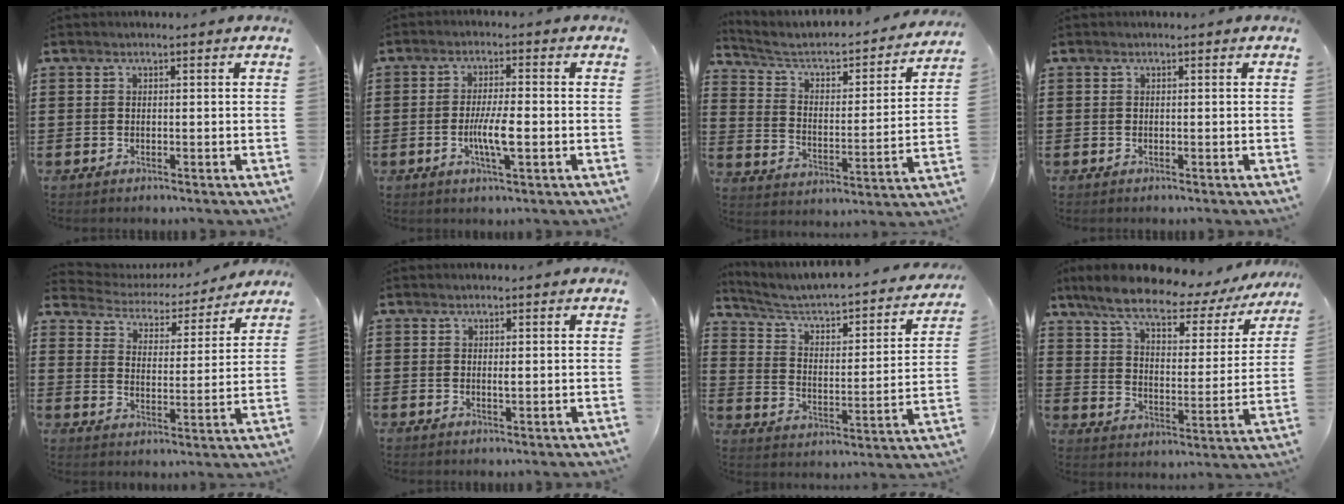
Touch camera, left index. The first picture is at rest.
{"total": 5.6, "force": [-1.2, 1.1, 5.4], "torque": [-0.103, 0.000, -0.026]}
{"total": 3.6, "force": [2.6, 1.7, 1.7], "torque": [-0.054, -0.025, 0.031]}
{"total": 0.0}
{"total": 3.5, "force": [3.5, 0.5, 0.2], "torque": [-0.030, -0.029, 0.053]}
{"total": 0.9, "force": [0.2, 0.1, 0.9], "torque": [-0.016, -0.002, 0.003]}
{"total": 3.3, "force": [2.5, 1.2, 1.9], "torque": [-0.054, -0.032, 0.029]}
{"total": 9.4, "force": [7.5, 2.0, 5.3], "torque": [-0.133, -0.034, 0.125]}